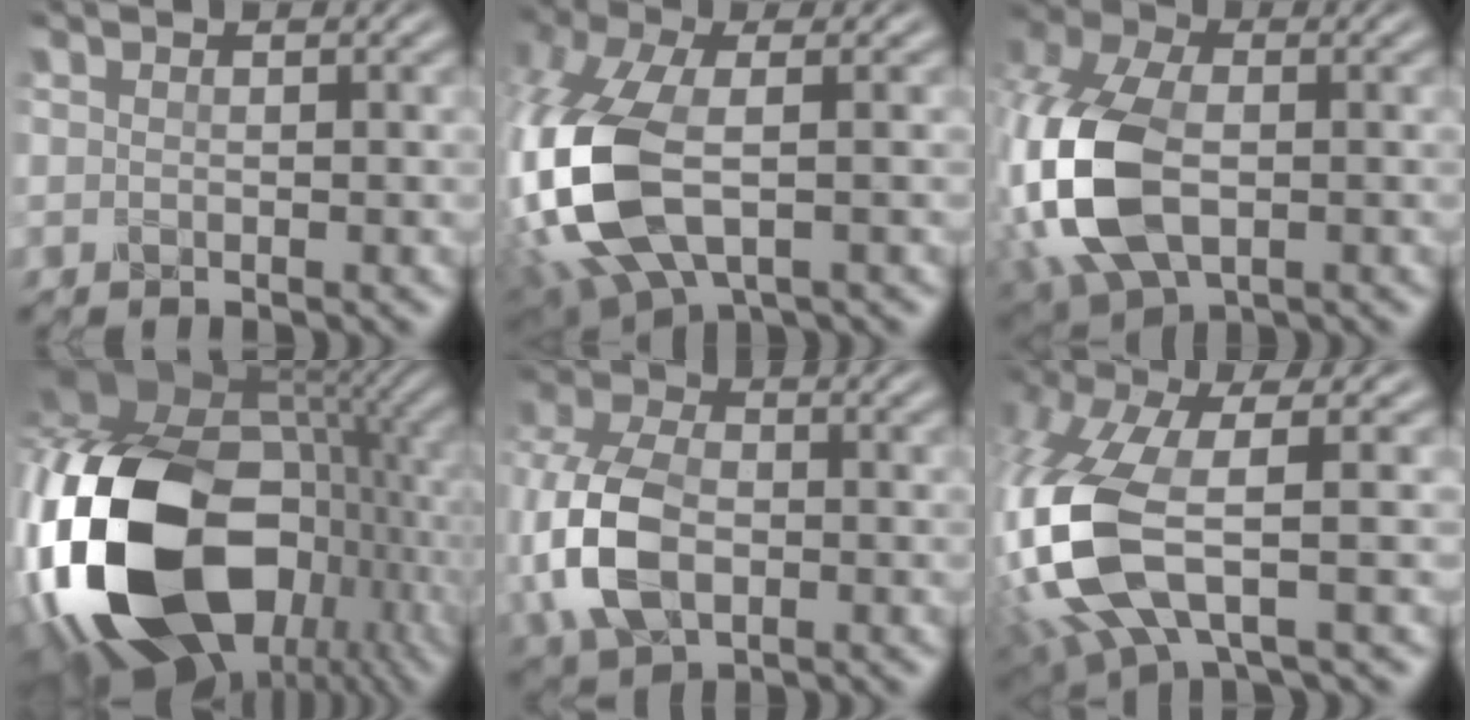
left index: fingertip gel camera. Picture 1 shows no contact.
{"total": 11.9, "force": [-2.4, 6.2, 9.8], "torque": [-0.256, -0.014, -0.045]}
{"total": 12.1, "force": [-2.1, 7.5, 9.3], "torque": [-0.239, -0.018, -0.044]}
{"total": 20.4, "force": [-4.2, 13.5, 14.7], "torque": [-0.329, -0.027, -0.059]}
{"total": 8.8, "force": [-1.6, 5.8, 6.3], "torque": [-0.168, -0.008, -0.037]}
{"total": 10.5, "force": [-1.9, 4.0, 9.5], "torque": [-0.246, -0.015, -0.045]}